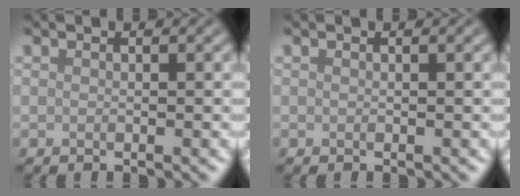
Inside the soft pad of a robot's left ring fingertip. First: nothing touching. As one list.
[{"total": 0.0}]